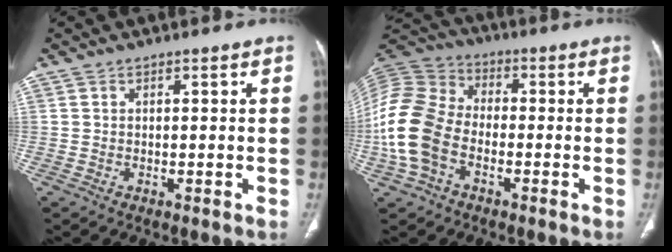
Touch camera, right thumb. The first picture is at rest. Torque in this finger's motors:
{"motor_torque": [-0.10, 0.81, 1.82, -0.61, 0.55]}